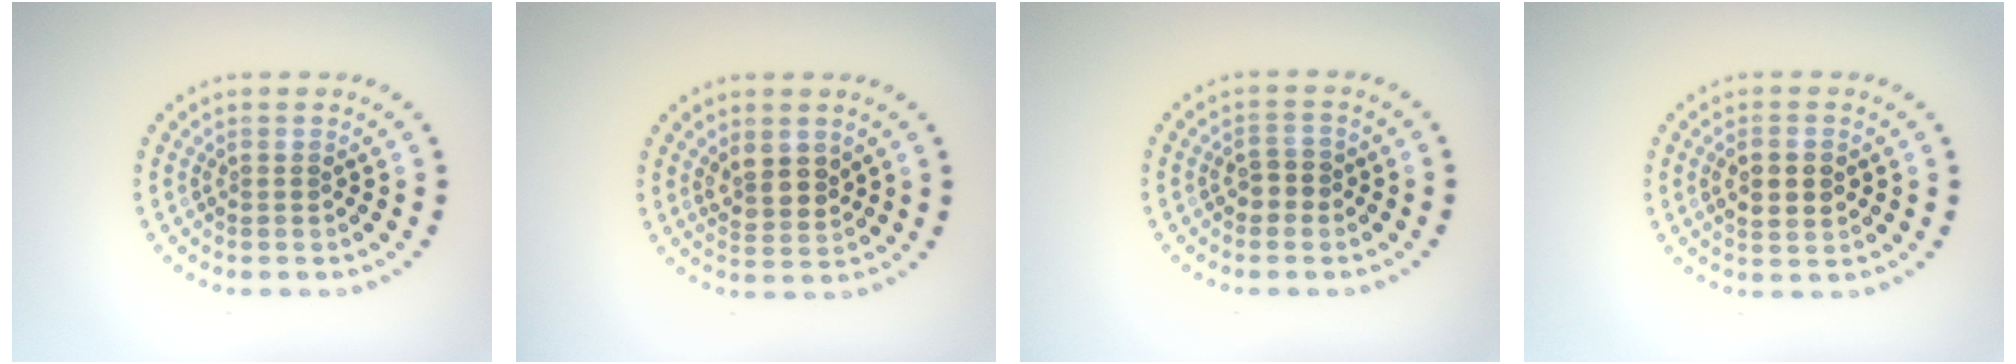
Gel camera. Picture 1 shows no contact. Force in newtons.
{"total": 2.9, "press": 2.6, "slide": 1.2}
{"total": 1.9, "press": 1.7, "slide": 0.7}
{"total": 3.1, "press": 3.1, "slide": 0.2}